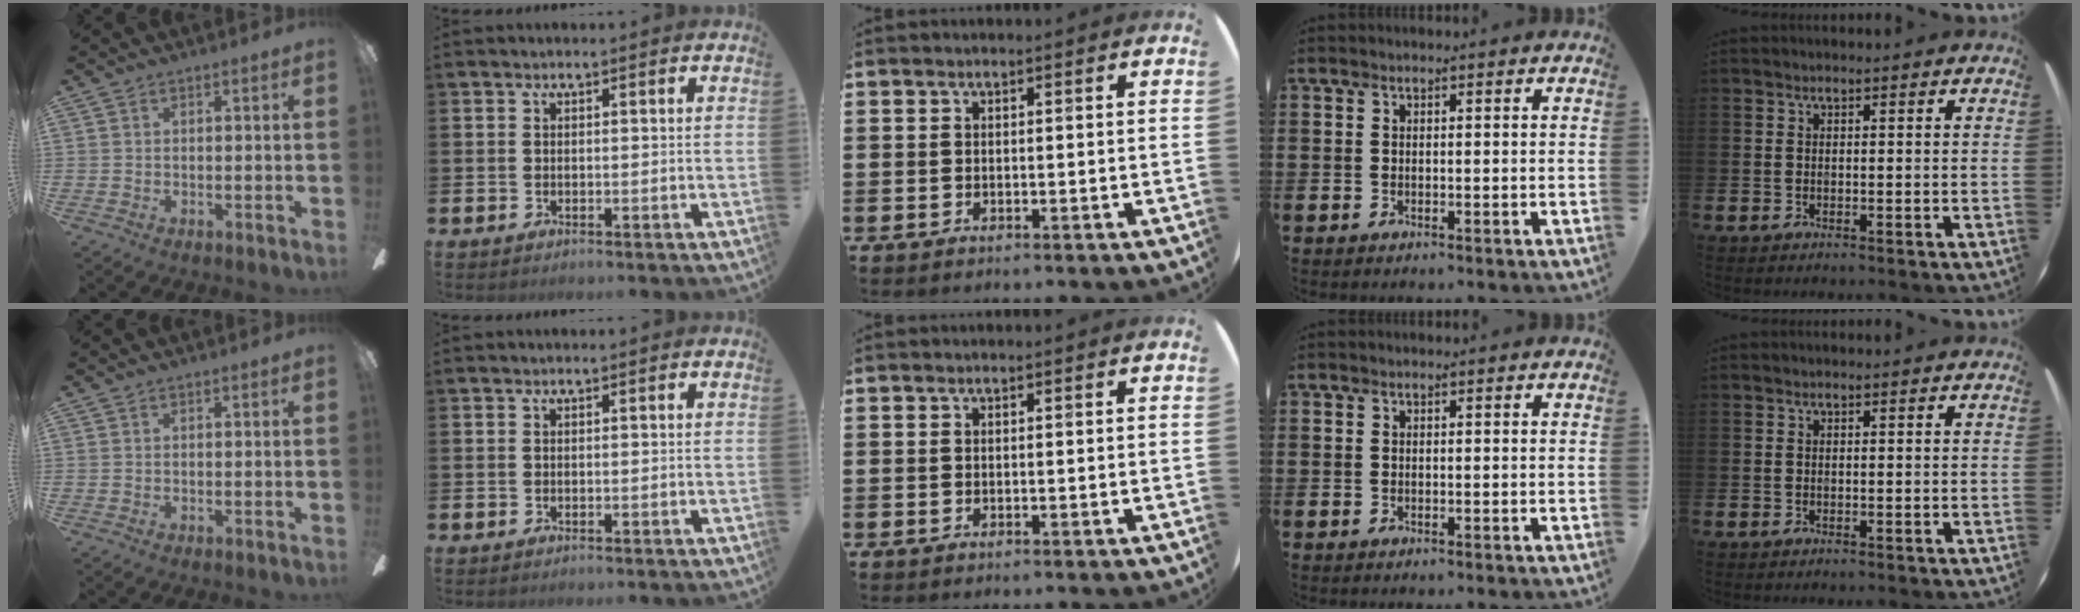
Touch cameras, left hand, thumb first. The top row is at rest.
{}